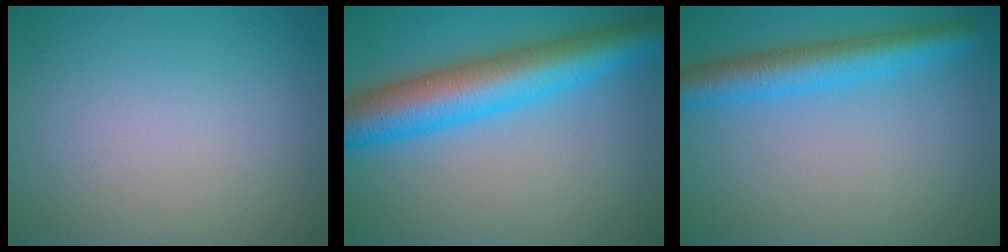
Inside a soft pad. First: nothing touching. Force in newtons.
{"total": 8.8, "press": 8.8, "slide": 0.2}
{"total": 4.9, "press": 4.9, "slide": 0.2}